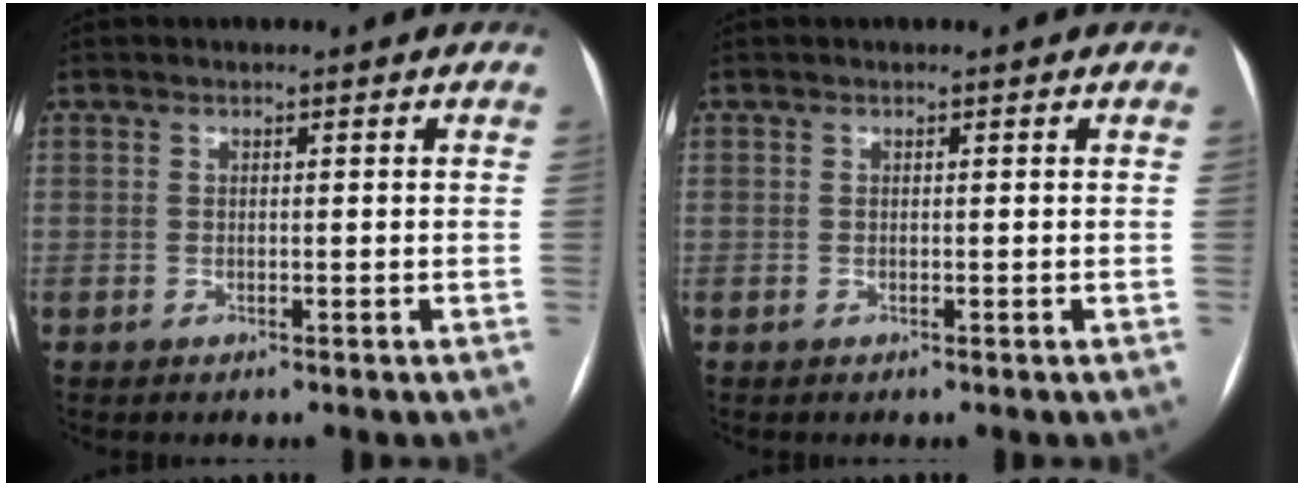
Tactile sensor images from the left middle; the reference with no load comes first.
{"total": 0.0}